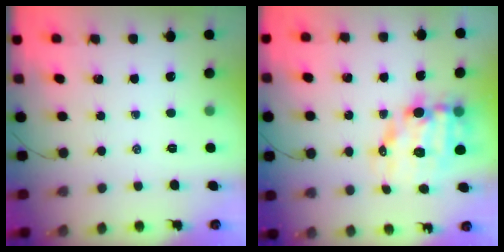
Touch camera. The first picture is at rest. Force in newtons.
{"total": 12.5, "press": 12.2, "slide": 2.8}